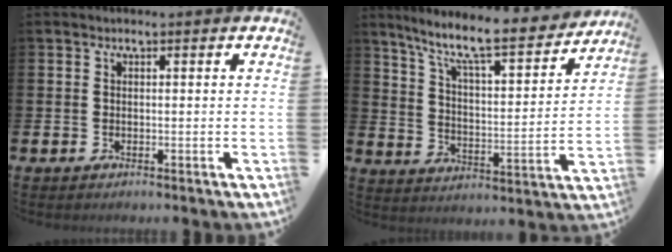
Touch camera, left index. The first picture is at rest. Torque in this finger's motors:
{"motor_torque": [0.93, -1.21, 0.63, 0.21]}